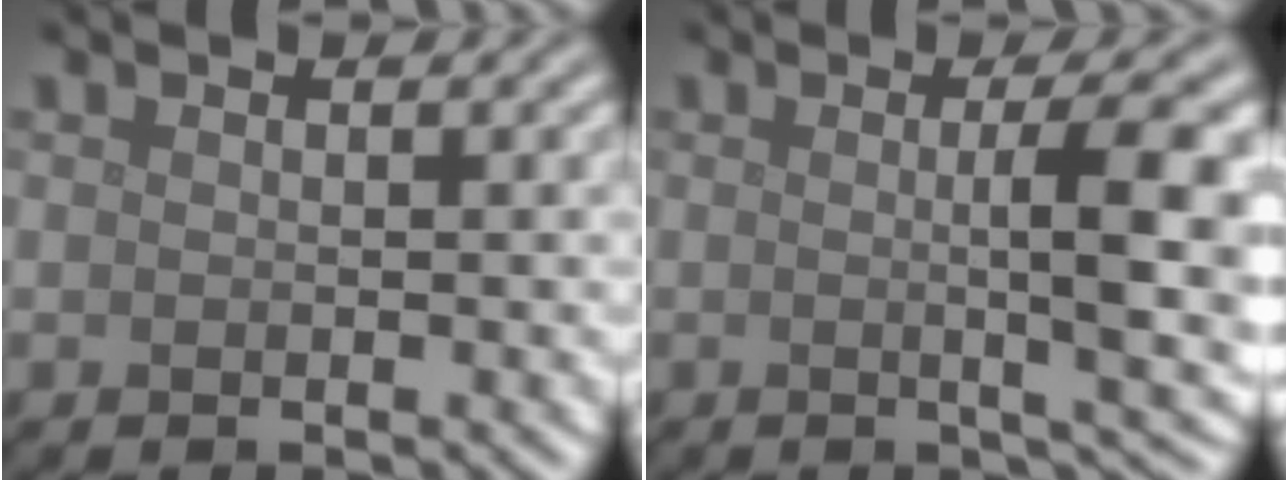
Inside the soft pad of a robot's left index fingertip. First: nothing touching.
{"total": 7.2, "force": [0.1, 1.7, 7.0], "torque": [-0.089, 0.000, 0.003]}